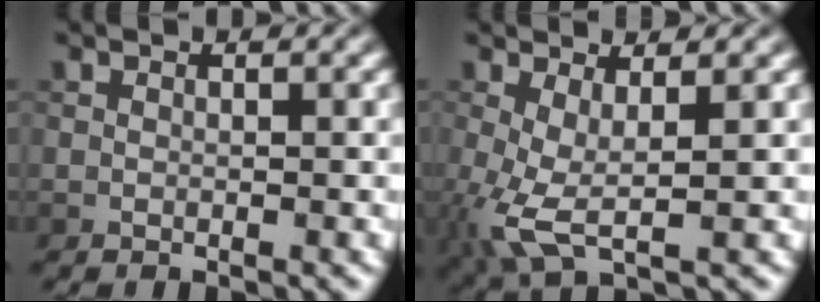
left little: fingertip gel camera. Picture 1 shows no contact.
{"total": 4.2, "force": [-0.2, 1.4, 4.0], "torque": [-0.101, -0.010, -0.005]}